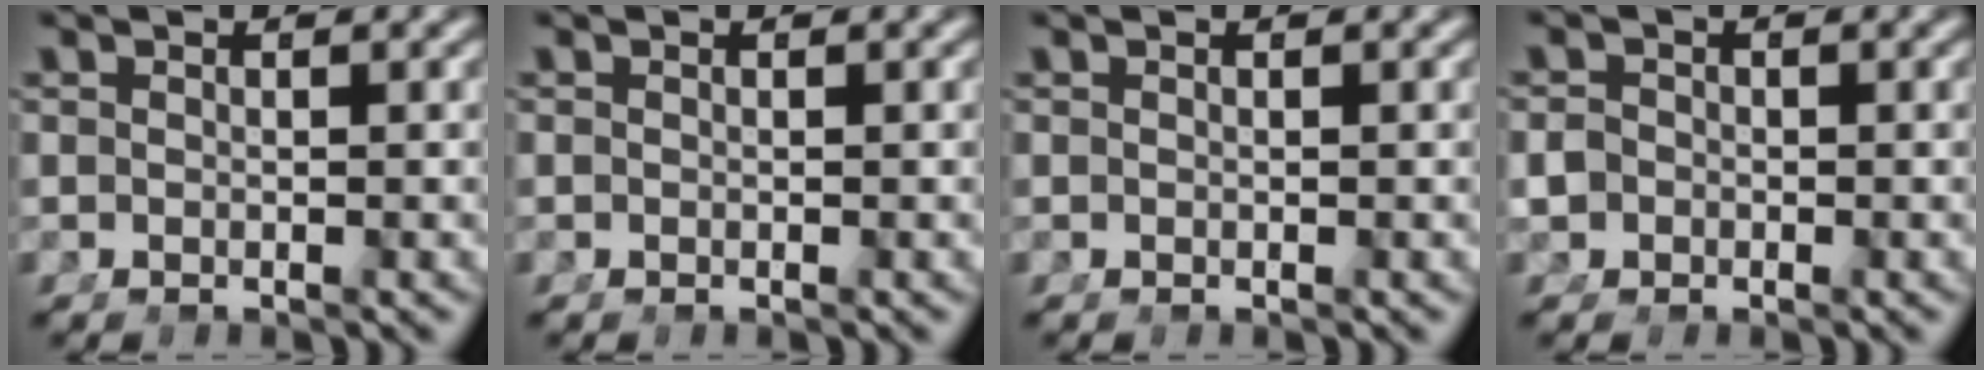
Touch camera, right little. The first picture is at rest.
{"total": 0.0}
{"total": 0.0}
{"total": 2.0, "force": [-0.9, 1.7, 0.6], "torque": [-0.021, -0.016, -0.010]}